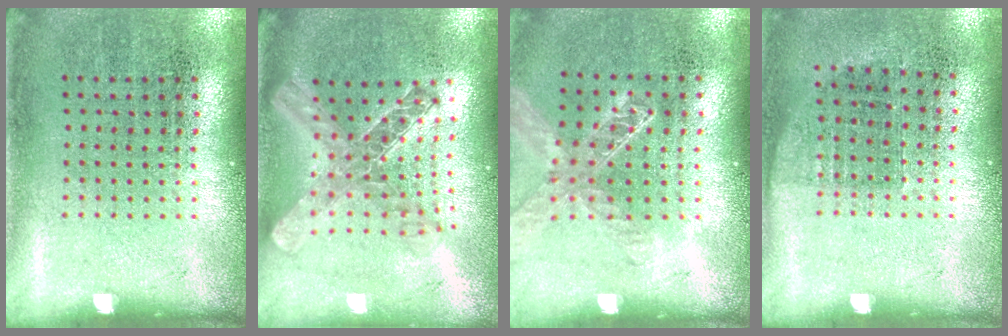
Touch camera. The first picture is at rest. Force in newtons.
{"total": 2.1, "press": 1.8, "slide": 1.2}
{"total": 1.3, "press": 1.3, "slide": 0.2}
{"total": 0.7, "press": 0.7, "slide": 0.3}